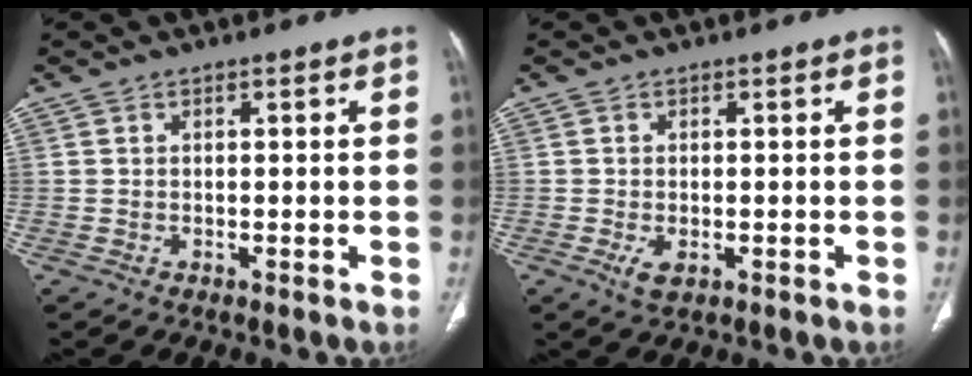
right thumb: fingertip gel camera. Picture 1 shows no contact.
{"total": 2.8, "force": [-1.0, 1.5, 2.1], "torque": [-0.041, -0.004, -0.013]}